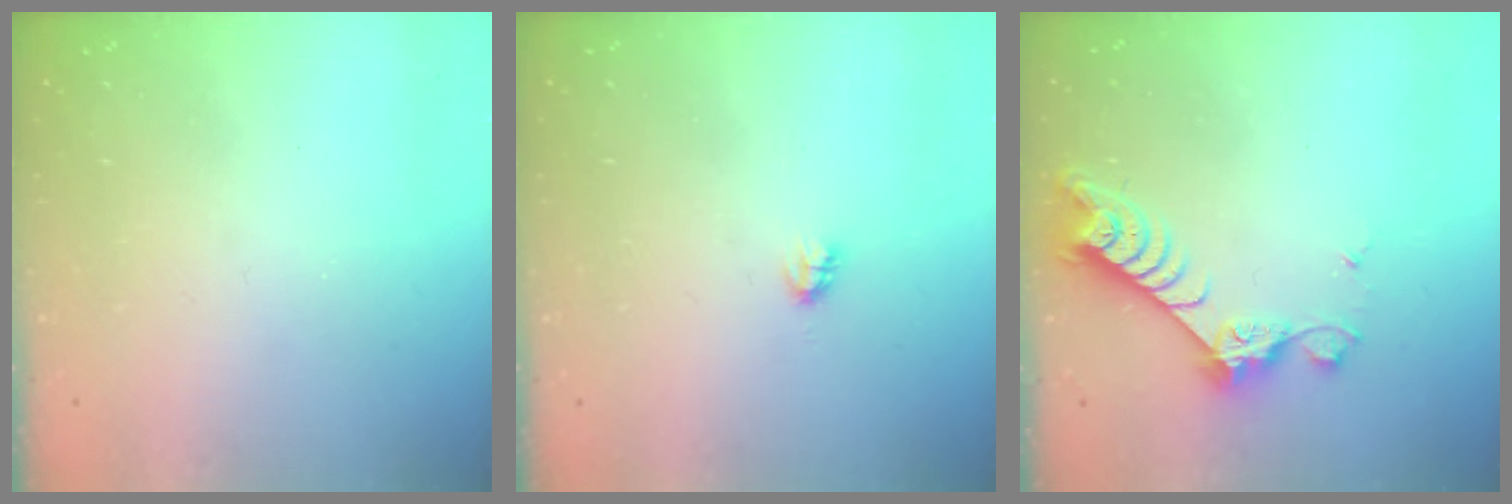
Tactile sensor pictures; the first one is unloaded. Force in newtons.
{"total": 2.2, "press": 2.2, "slide": 0.2}
{"total": 7.7, "press": 7.6, "slide": 1.1}